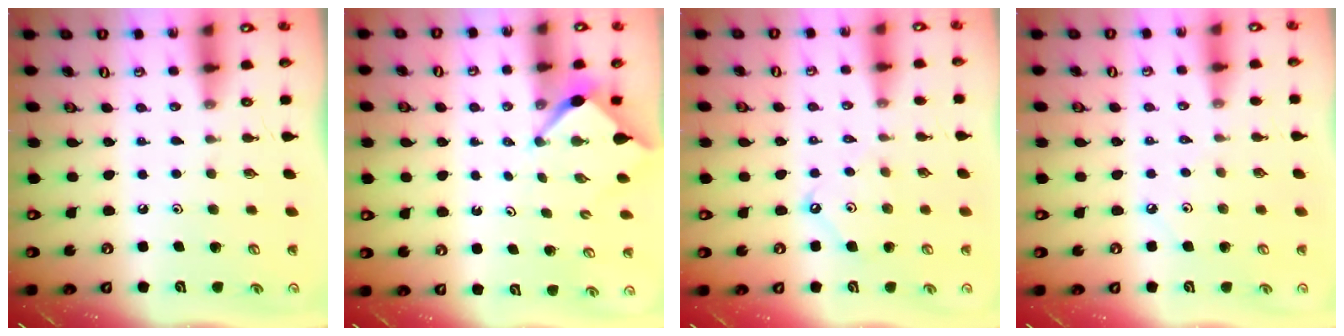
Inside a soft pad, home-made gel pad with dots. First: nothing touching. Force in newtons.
{"total": 4.0, "press": 4.0, "slide": 0.4}
{"total": 5.9, "press": 5.8, "slide": 0.7}
{"total": 2.2, "press": 2.1, "slide": 0.4}